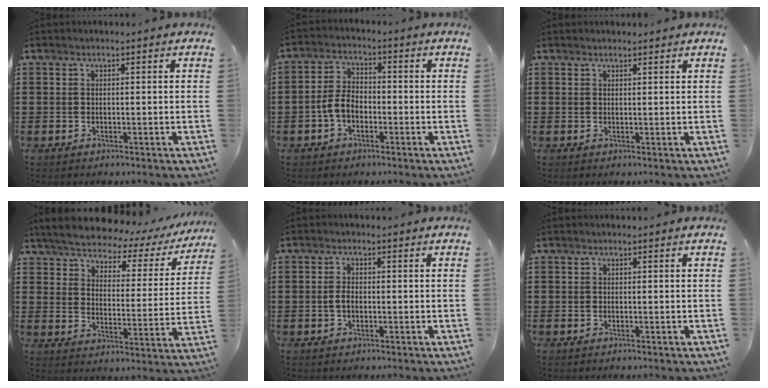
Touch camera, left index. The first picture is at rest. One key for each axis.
{"total": 4.8, "fx": -1.6, "fy": 2.8, "fz": 3.5, "tx": -0.083, "ty": 0.003, "tz": -0.036}
{"total": 0.9, "fx": 0.9, "fy": 0.1, "fz": 0.2, "tx": -0.005, "ty": 0.000, "tz": 0.018}
{"total": 5.3, "fx": 4.9, "fy": 0.7, "fz": 1.7, "tx": -0.062, "ty": -0.034, "tz": 0.080}
{"total": 2.0, "fx": -0.2, "fy": 1.1, "fz": 1.6, "tx": -0.040, "ty": 0.001, "tz": -0.006}
{"total": 0.0}